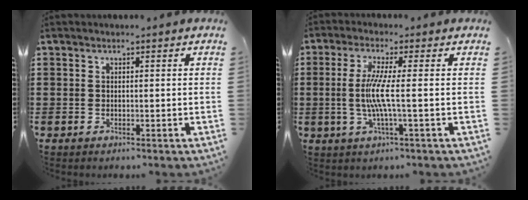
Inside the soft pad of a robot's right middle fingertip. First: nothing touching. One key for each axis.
{"total": 6.1, "fx": -0.3, "fy": -0.4, "fz": 6.1, "tx": -0.136, "ty": -0.020, "tz": -0.014}